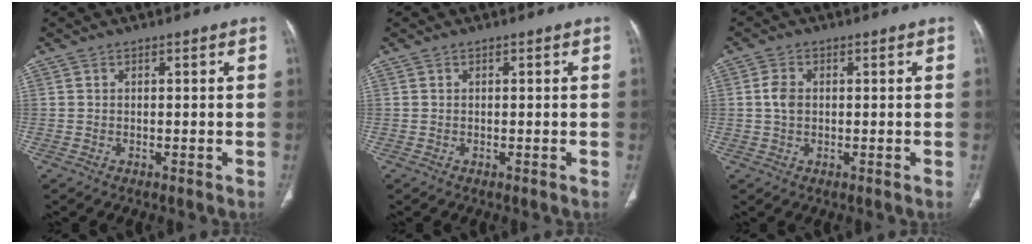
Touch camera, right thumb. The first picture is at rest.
{"total": 0.0}
{"total": 3.1, "force": [0.1, 2.2, 2.2], "torque": [-0.046, 0.005, -0.001]}